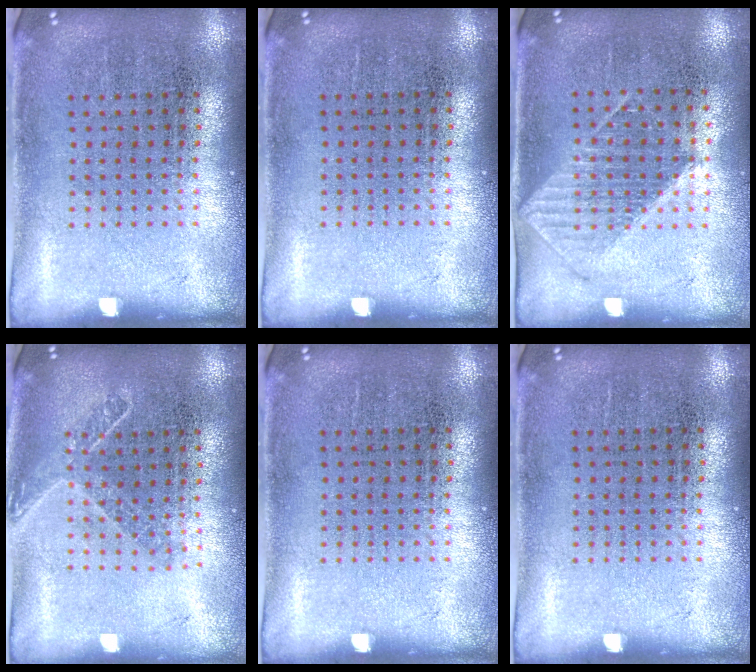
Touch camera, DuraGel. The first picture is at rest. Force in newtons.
{"total": 0.0}
{"total": 1.0, "press": 0.9, "slide": 0.3}
{"total": 1.5, "press": 1.2, "slide": 0.9}
{"total": 0.0}
{"total": 0.0}